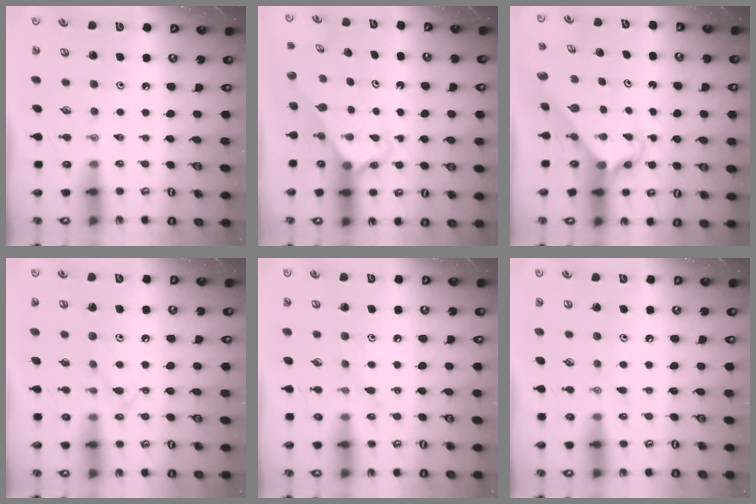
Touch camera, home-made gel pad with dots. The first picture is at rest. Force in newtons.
{"total": 2.7, "press": 2.7, "slide": 0.1}
{"total": 2.5, "press": 2.5, "slide": 0.2}
{"total": 8.8, "press": 8.8, "slide": 0.6}
{"total": 6.4, "press": 6.4, "slide": 0.5}
{"total": 4.8, "press": 4.8, "slide": 0.7}